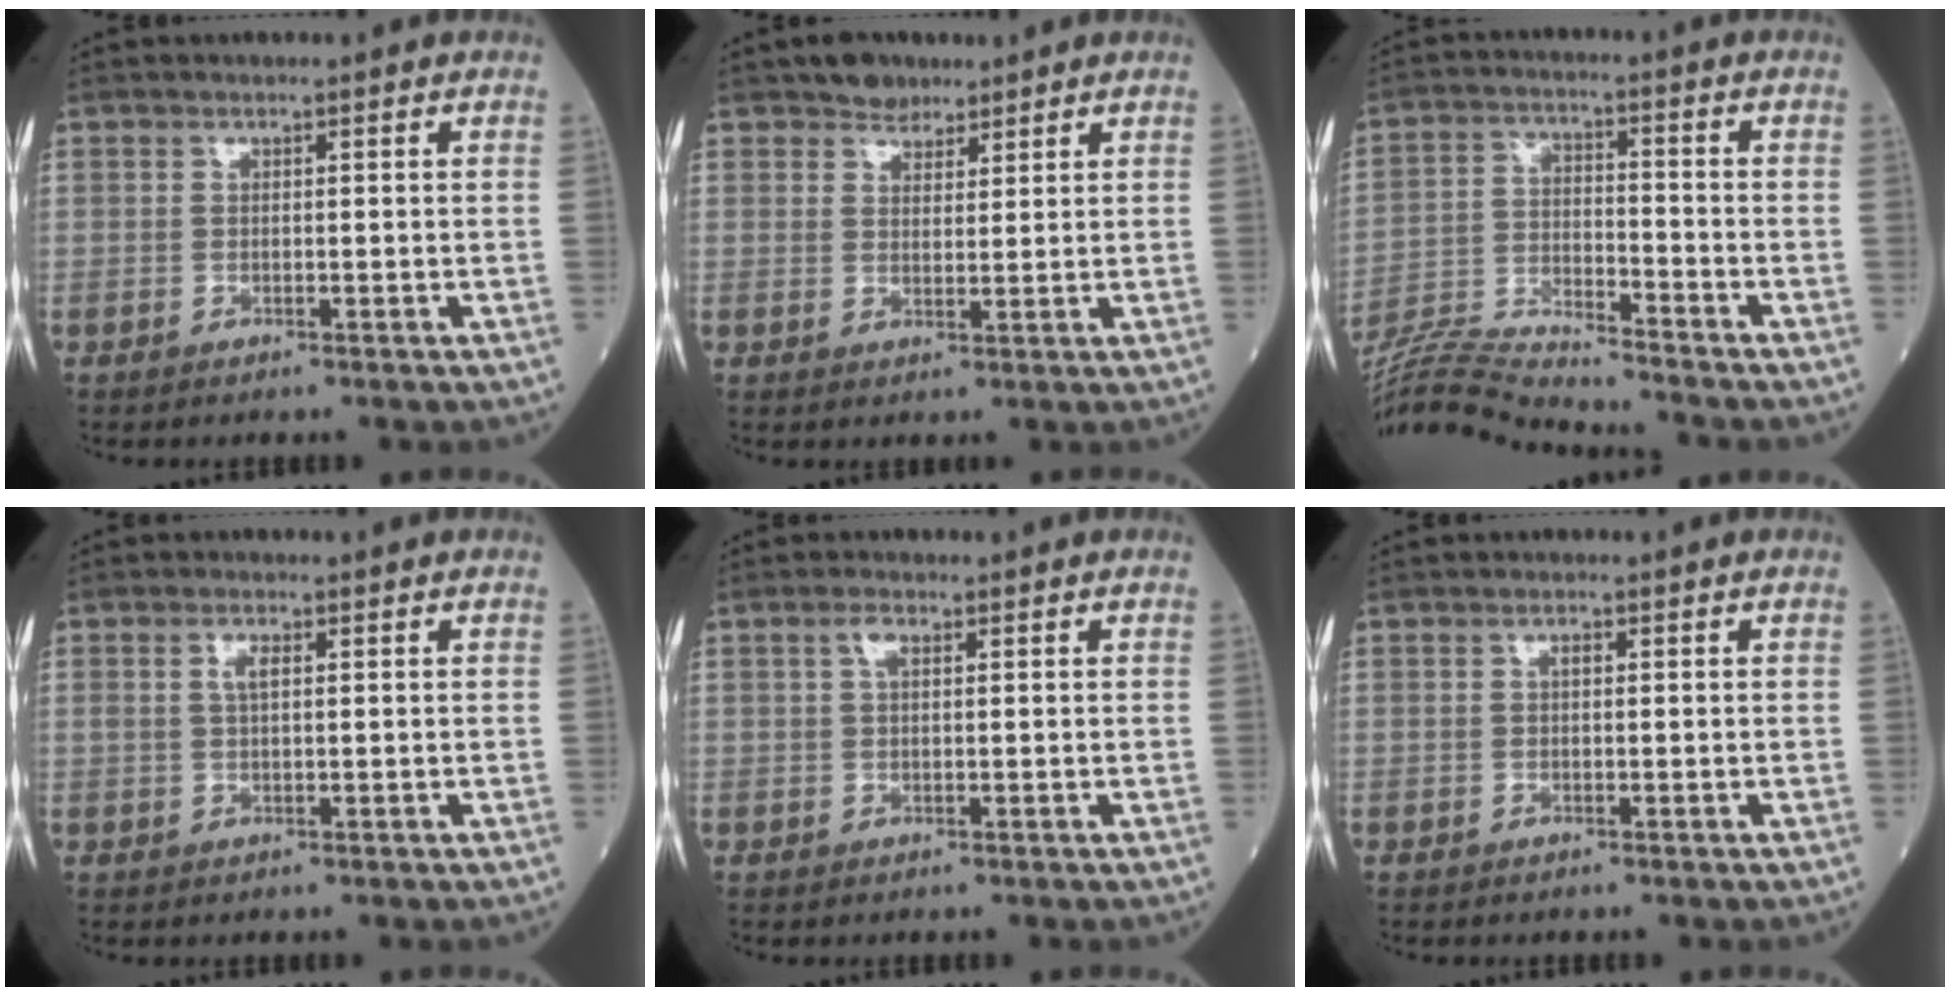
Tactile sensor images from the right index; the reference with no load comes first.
{"total": 3.6, "force": [2.9, 2.0, 0.8], "torque": [-0.010, 0.004, 0.046]}
{"total": 13.9, "force": [-13.3, -1.1, 3.8], "torque": [-0.070, -0.002, -0.240]}
{"total": 2.1, "force": [0.7, 0.7, 1.9], "torque": [-0.040, 0.003, 0.013]}
{"total": 1.8, "force": [0.7, 0.7, 1.5], "torque": [-0.032, 0.007, 0.014]}
{"total": 0.9, "force": [0.2, 0.4, 0.8], "torque": [-0.016, 0.002, 0.002]}